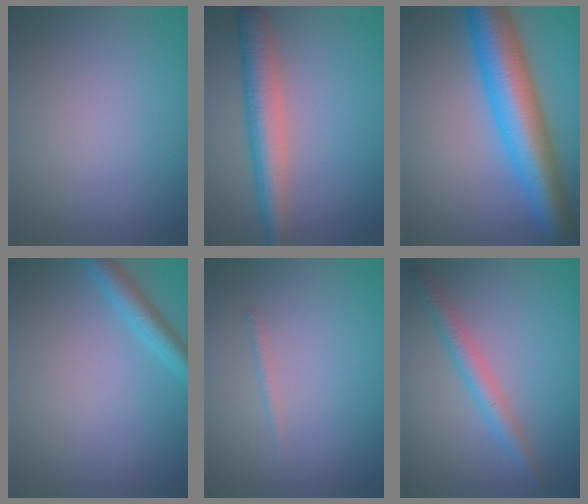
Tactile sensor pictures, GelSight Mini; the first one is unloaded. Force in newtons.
{"total": 5.0, "press": 5.0, "slide": 0.3}
{"total": 9.7, "press": 9.7, "slide": 0.2}
{"total": 2.7, "press": 2.7, "slide": 0.2}
{"total": 0.6, "press": 0.6, "slide": 0.1}
{"total": 2.6, "press": 2.6, "slide": 0.1}